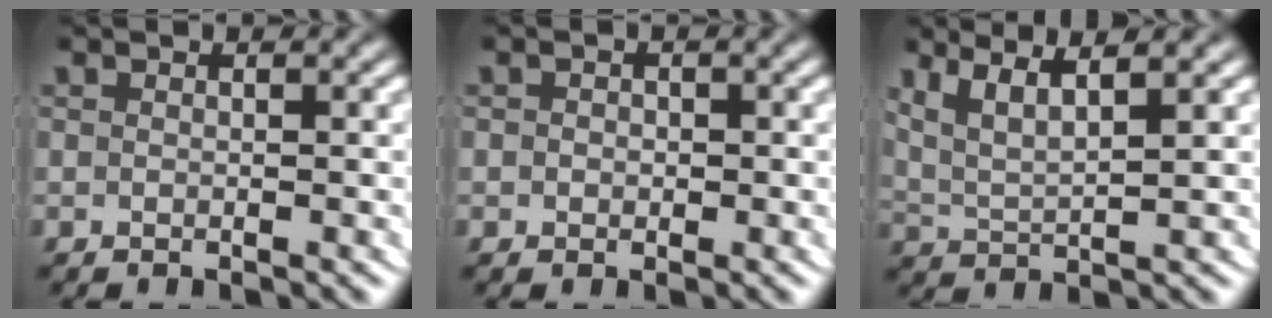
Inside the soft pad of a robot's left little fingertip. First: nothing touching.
{"total": 0.8, "force": [-0.3, 0.7, 0.2], "torque": [-0.006, -0.008, -0.003]}
{"total": 6.2, "force": [3.0, 3.9, 3.7], "torque": [-0.082, 0.001, 0.044]}